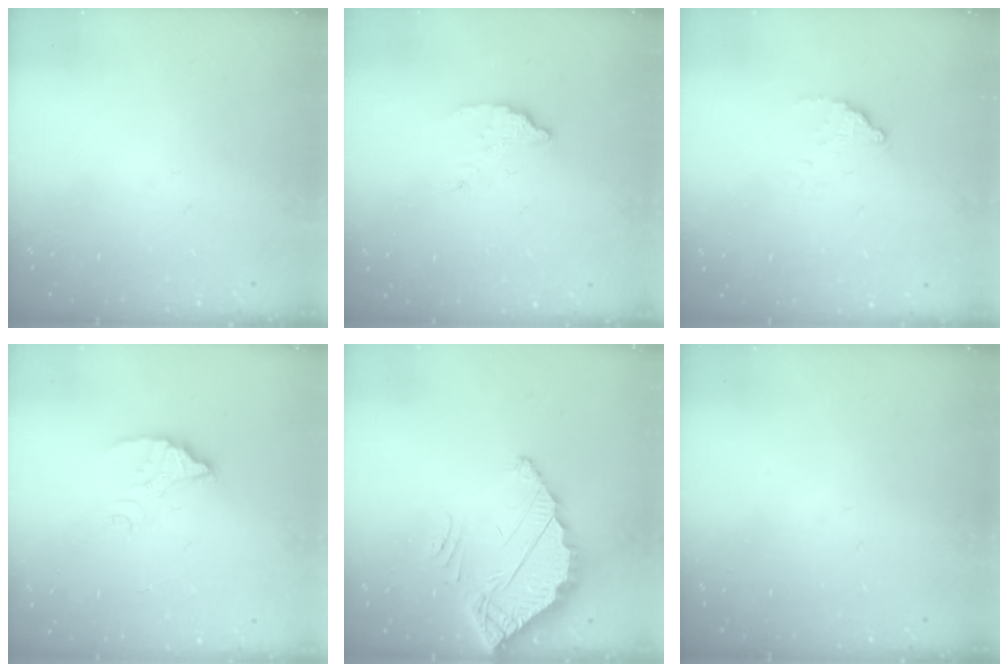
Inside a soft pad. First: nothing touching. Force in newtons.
{"total": 2.9, "press": 2.9, "slide": 0.0}
{"total": 3.4, "press": 3.4, "slide": 0.1}
{"total": 3.4, "press": 3.4, "slide": 0.1}
{"total": 4.0, "press": 4.0, "slide": 0.1}
{"total": 0.0}